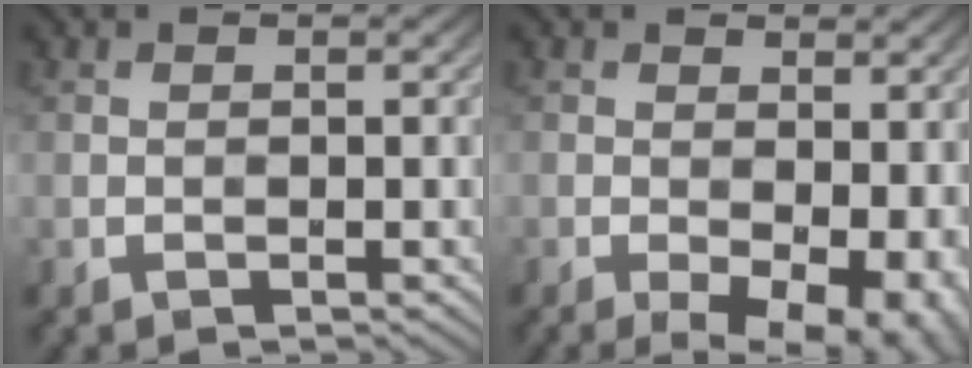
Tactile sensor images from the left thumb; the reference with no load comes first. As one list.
[{"total": 8.4, "force": [-2.2, 4.3, 6.9], "torque": [-0.092, -0.017, -0.026]}]